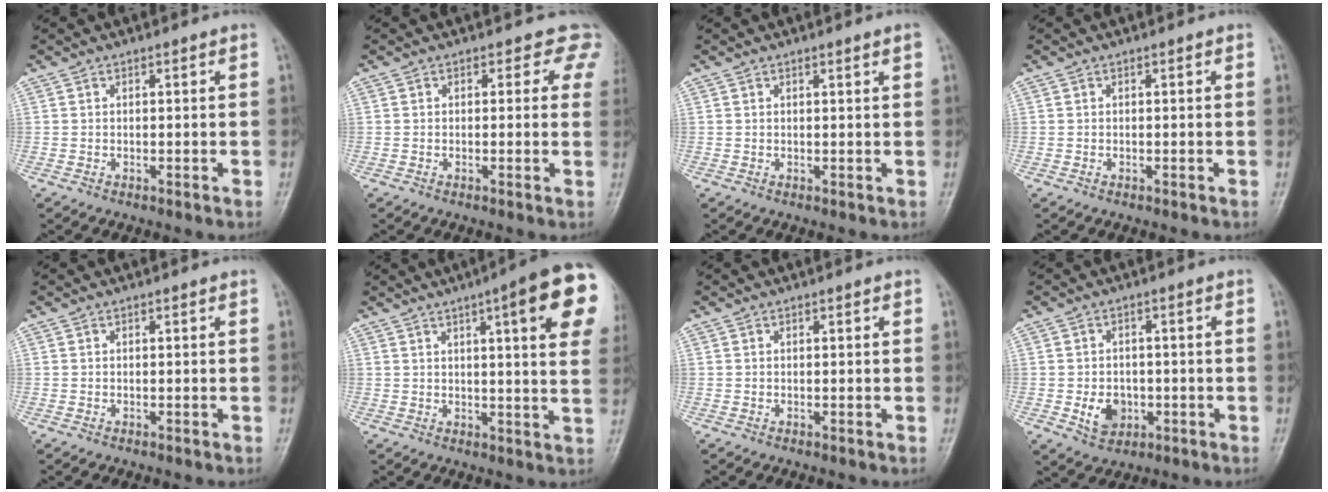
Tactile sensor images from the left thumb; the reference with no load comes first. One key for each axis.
{"total": 4.0, "fx": 2.3, "fy": 2.9, "fz": 1.5, "tx": 0.022, "ty": -0.007, "tz": -0.001}
{"total": 1.1, "fx": 0.7, "fy": 0.0, "fz": 0.9, "tx": -0.012, "ty": -0.002, "tz": 0.009}
{"total": 0.0}
{"total": 0.0}
{"total": 17.2, "fx": 6.8, "fy": 3.2, "fz": 15.5, "tx": -0.179, "ty": -0.013, "tz": 0.077}
{"total": 0.0}
{"total": 5.4, "fx": -1.5, "fy": 4.3, "fz": 3.0, "tx": -0.033, "ty": 0.003, "tz": -0.017}